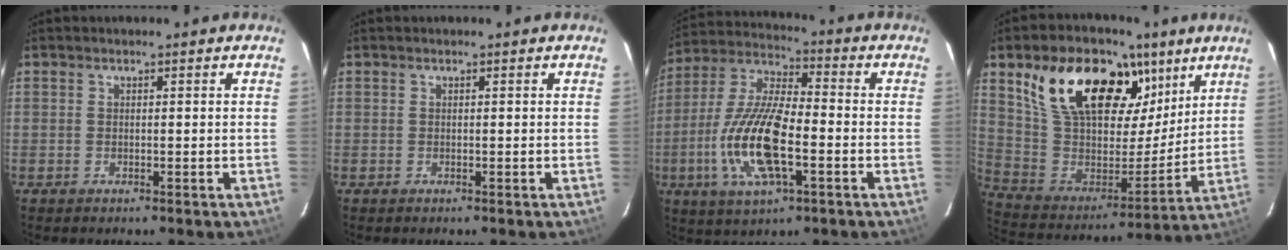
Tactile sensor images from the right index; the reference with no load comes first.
{"total": 0.0}
{"total": 16.4, "force": [-4.6, 5.5, 14.7], "torque": [-0.308, -0.006, -0.091]}
{"total": 27.2, "force": [14.4, 14.8, 17.8], "torque": [-0.339, 0.051, 0.268]}